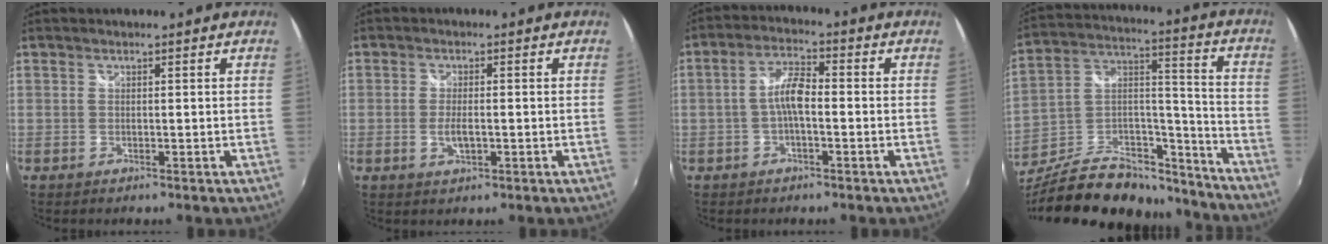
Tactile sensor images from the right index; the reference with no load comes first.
{"total": 3.2, "force": [-0.8, 1.3, 2.8], "torque": [-0.054, -0.006, -0.013]}
{"total": 5.1, "force": [-1.2, 1.6, 4.7], "torque": [-0.096, 0.014, -0.025]}
{"total": 26.8, "force": [-20.4, 11.3, 13.1], "torque": [-0.242, 0.038, -0.298]}